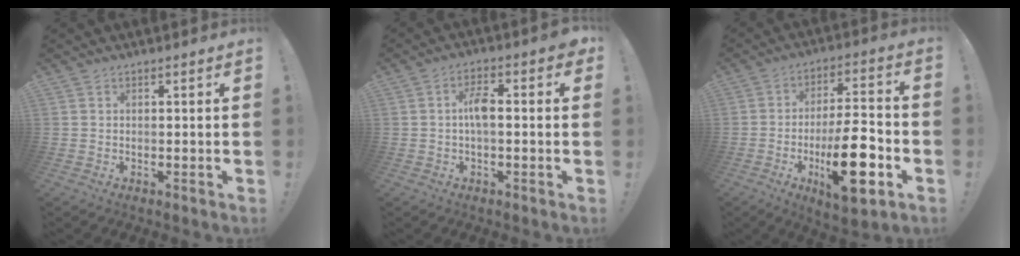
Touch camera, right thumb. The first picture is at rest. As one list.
[{"total": 6.8, "force": [-0.1, 2.9, 6.1], "torque": [-0.104, 0.006, -0.007]}, {"total": 18.1, "force": [-5.8, 5.8, 16.1], "torque": [-0.254, 0.017, -0.091]}]